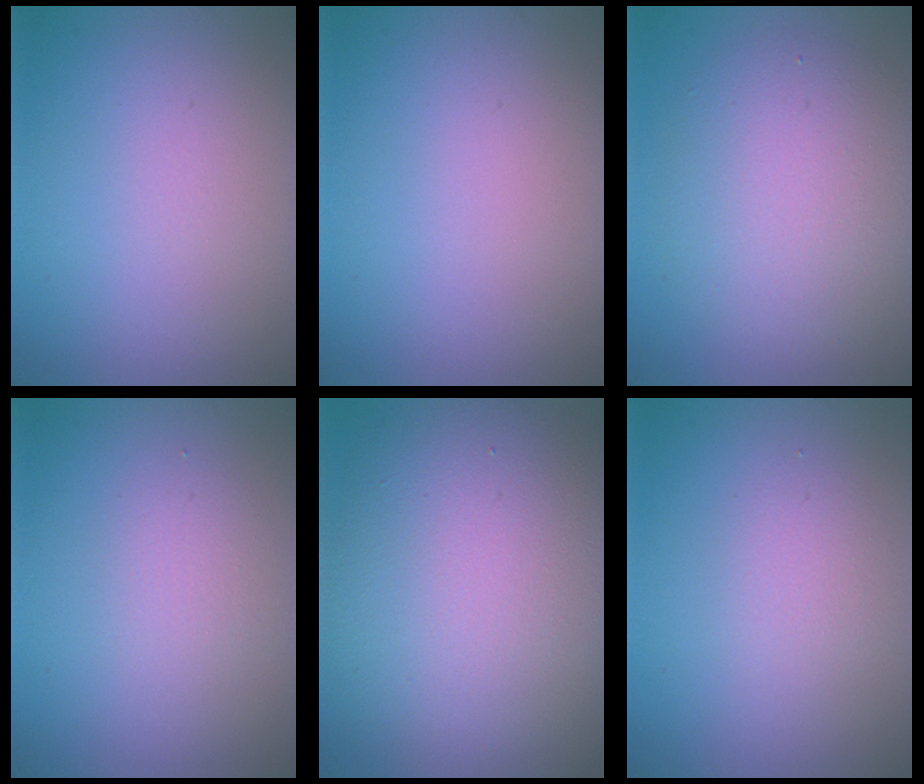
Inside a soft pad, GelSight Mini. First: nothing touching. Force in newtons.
{"total": 0.0}
{"total": 5.6, "press": 5.6, "slide": 0.5}
{"total": 1.8, "press": 1.8, "slide": 0.1}
{"total": 14.0, "press": 14.0, "slide": 0.6}
{"total": 1.7, "press": 1.7, "slide": 0.1}